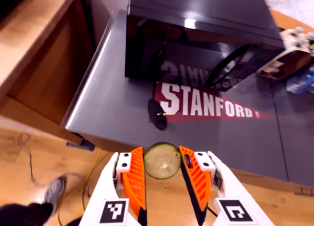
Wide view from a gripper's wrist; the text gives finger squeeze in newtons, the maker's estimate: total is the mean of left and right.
{"total": 7.9, "left": 7.9, "right": 7.9}